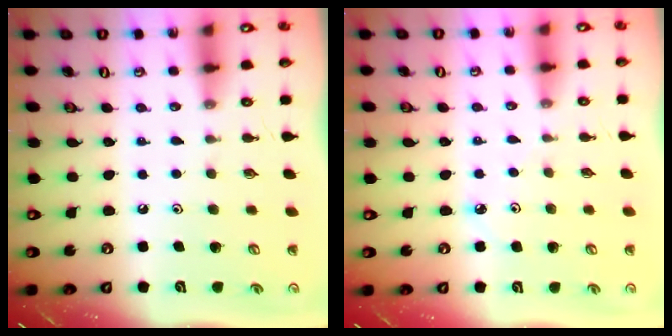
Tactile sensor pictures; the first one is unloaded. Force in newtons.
{"total": 2.3, "press": 2.3, "slide": 0.2}